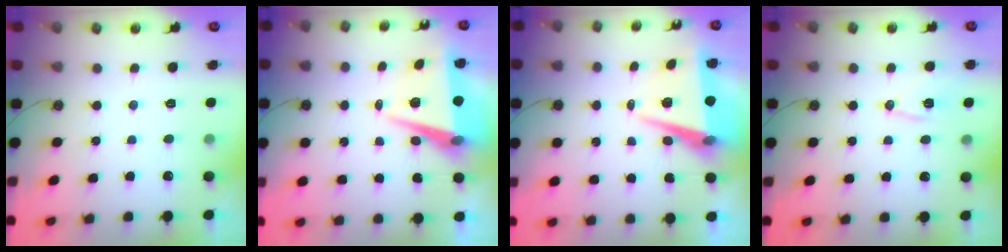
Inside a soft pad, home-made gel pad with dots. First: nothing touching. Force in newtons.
{"total": 8.0, "press": 6.8, "slide": 4.3}
{"total": 8.0, "press": 6.8, "slide": 4.3}
{"total": 10.3, "press": 10.1, "slide": 1.8}